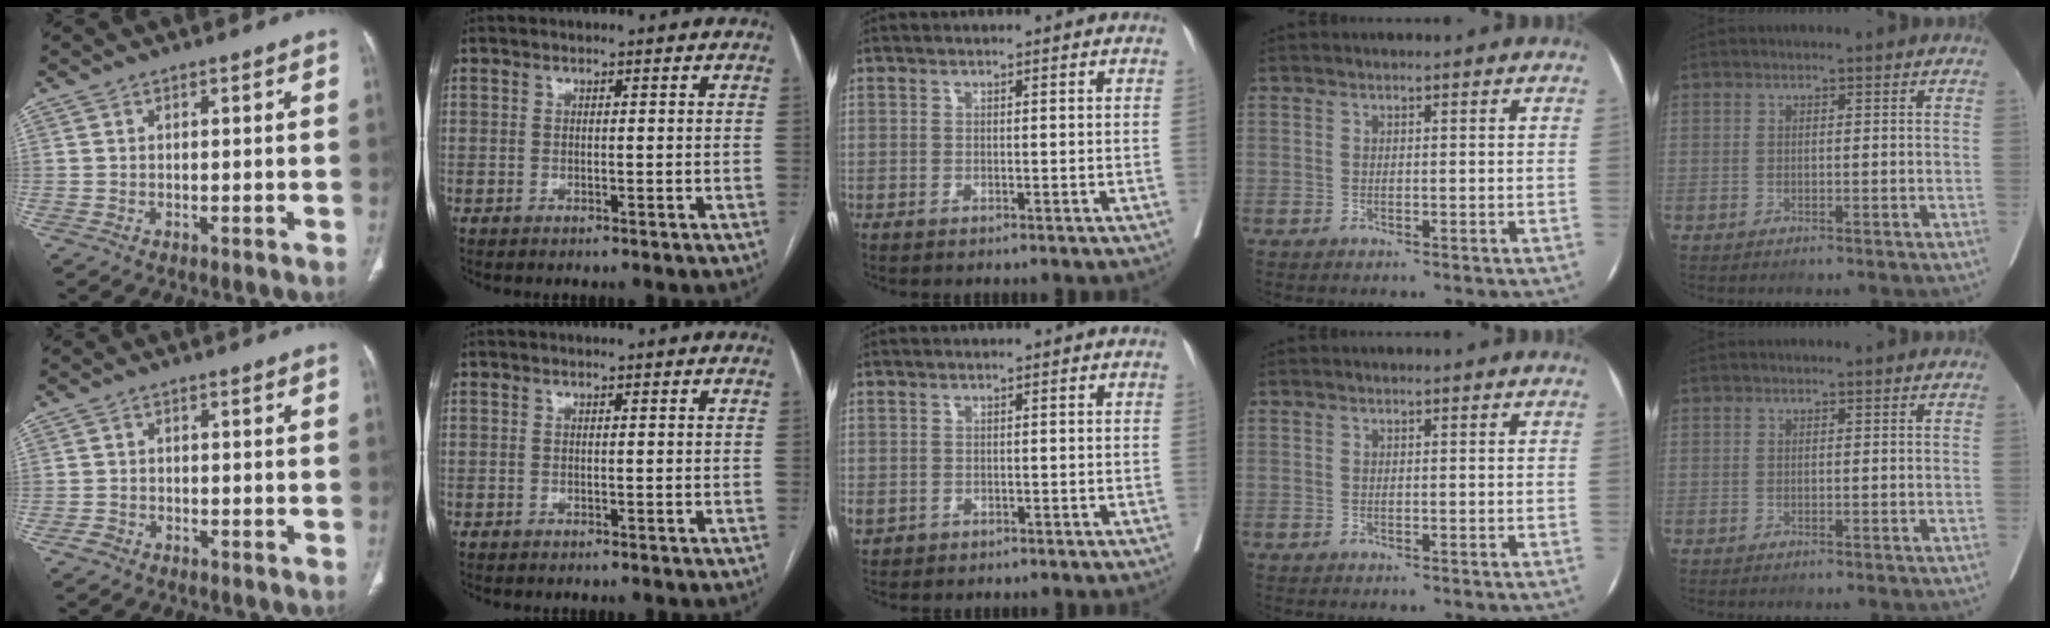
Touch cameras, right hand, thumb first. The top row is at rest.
{"thumb": {"total": 1.7, "force": [-1.1, 1.2, 0.4], "torque": [-0.011, 0.007, -0.022]}, "middle": {"total": 2.3, "force": [-0.5, 2.0, 1.0], "torque": [-0.026, 0.000, 0.002]}}